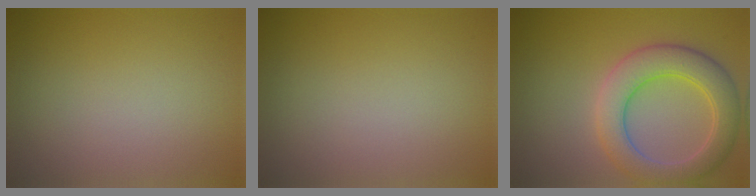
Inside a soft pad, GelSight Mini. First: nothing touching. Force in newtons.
{"total": 0.0}
{"total": 6.0, "press": 6.0, "slide": 0.3}